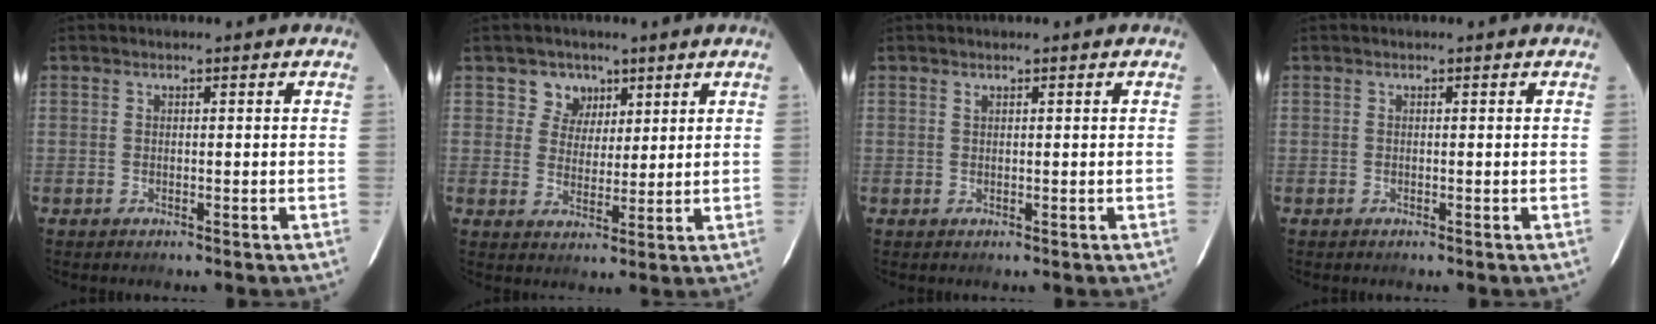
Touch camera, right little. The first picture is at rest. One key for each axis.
{"total": 4.9, "fx": 2.6, "fy": 4.1, "fz": 0.6, "tx": -0.005, "ty": 0.009, "tz": 0.045}
{"total": 0.0}
{"total": 0.0}